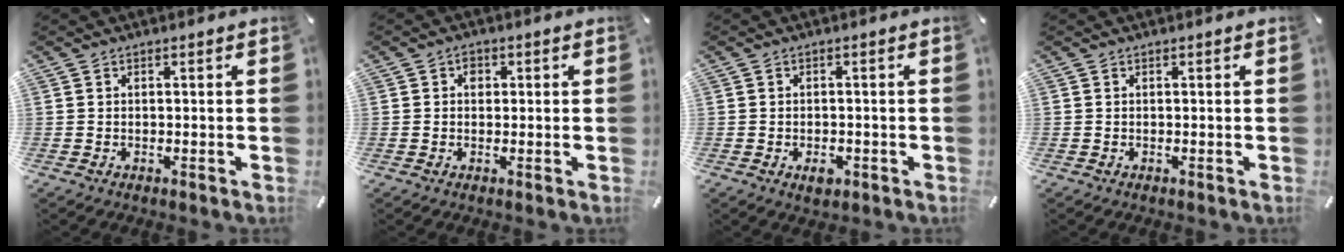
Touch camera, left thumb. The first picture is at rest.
{"total": 1.9, "force": [0.2, 1.6, 0.9], "torque": [-0.012, 0.005, -0.001]}
{"total": 2.9, "force": [-1.3, 1.8, 1.8], "torque": [-0.038, 0.003, -0.024]}
{"total": 0.0}